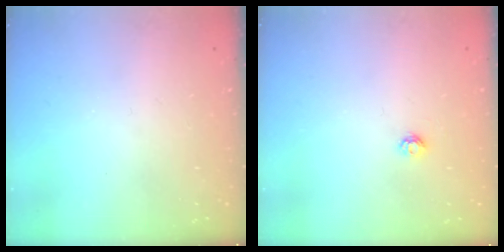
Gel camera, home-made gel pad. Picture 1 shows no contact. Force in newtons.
{"total": 3.7, "press": 3.7, "slide": 0.5}